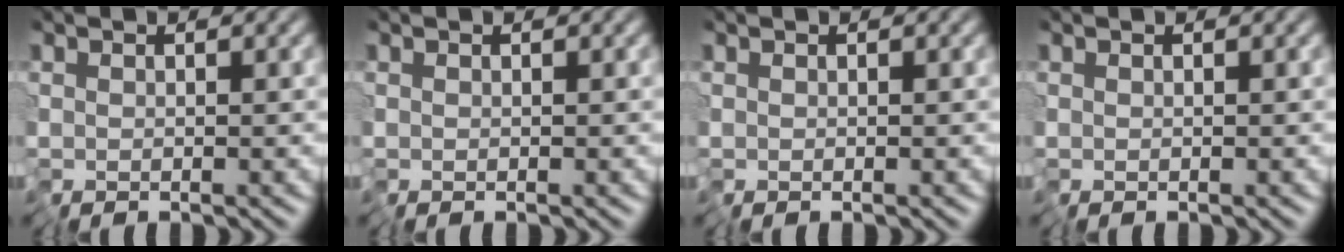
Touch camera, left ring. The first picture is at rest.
{"total": 0.0}
{"total": 0.0}
{"total": 0.0}